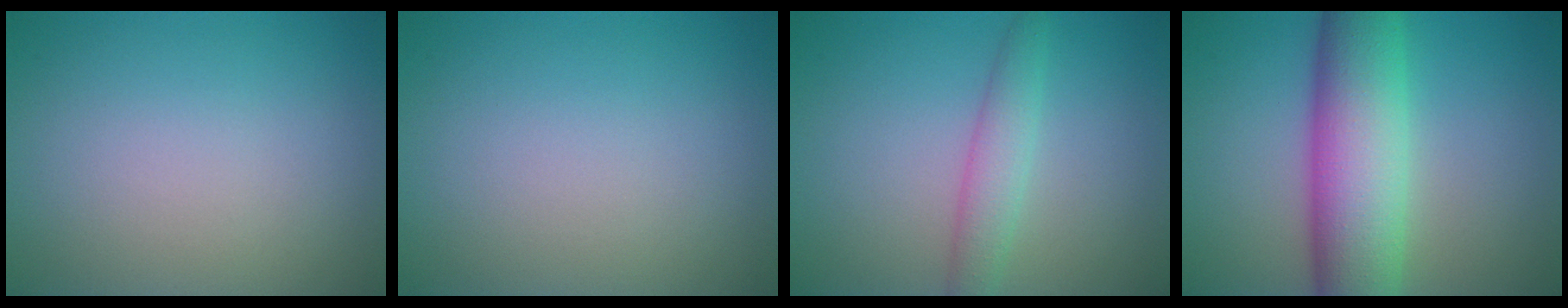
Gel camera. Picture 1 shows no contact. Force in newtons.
{"total": 0.0}
{"total": 2.6, "press": 2.6, "slide": 0.0}
{"total": 10.1, "press": 10.1, "slide": 0.4}